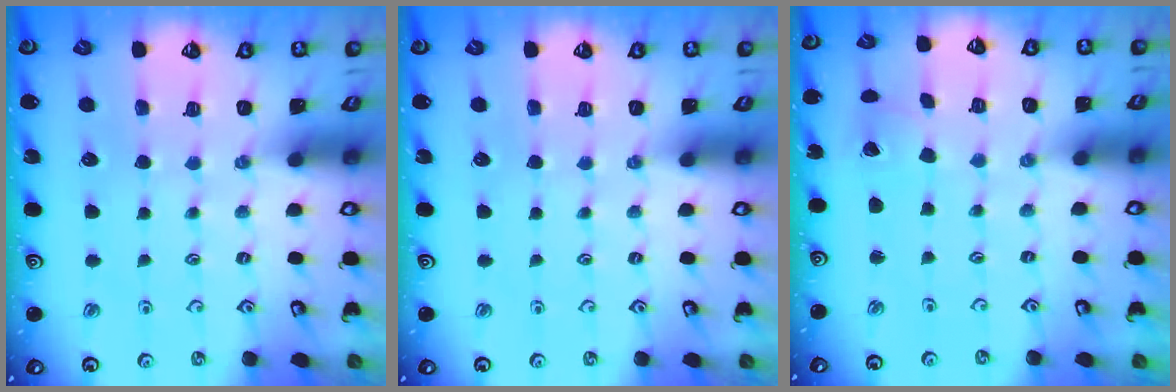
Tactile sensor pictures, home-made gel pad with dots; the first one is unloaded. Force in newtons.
{"total": 0.0}
{"total": 2.8, "press": 2.8, "slide": 0.1}